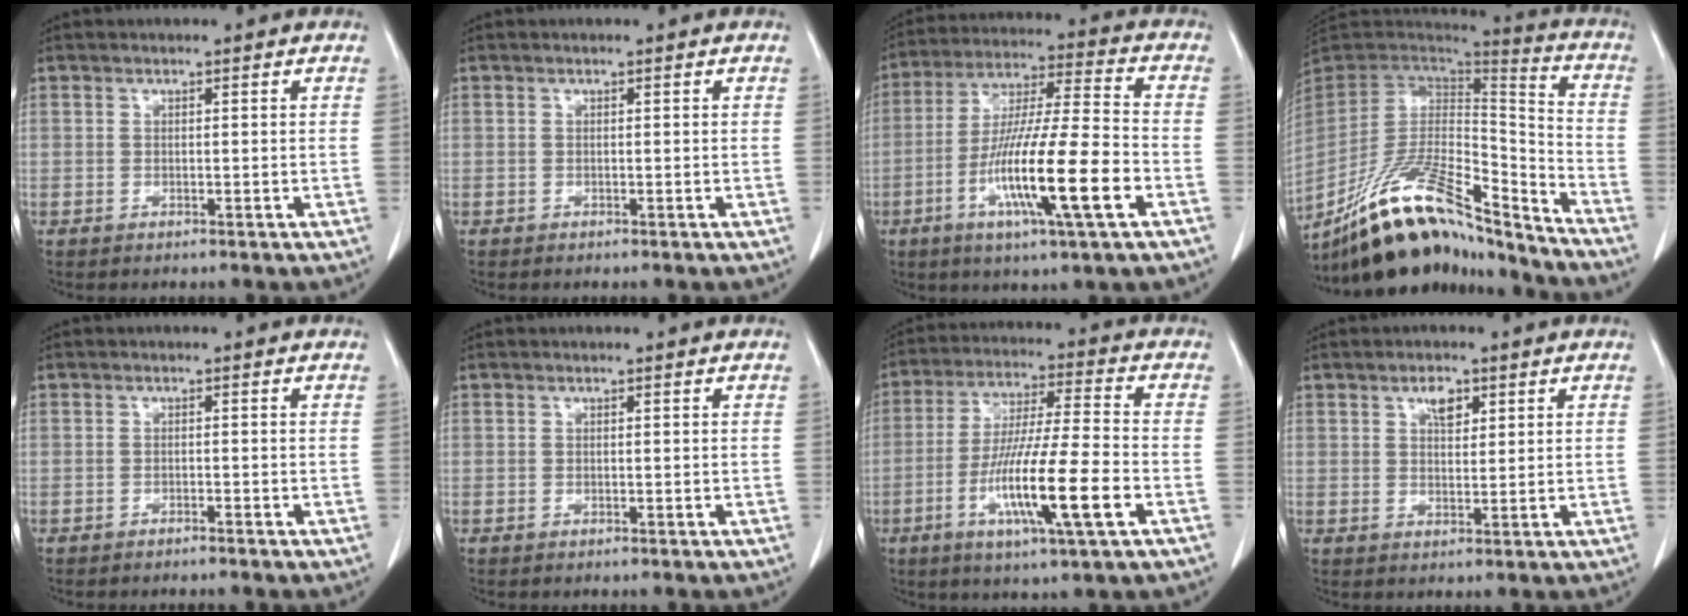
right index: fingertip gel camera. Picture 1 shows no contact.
{"total": 0.0}
{"total": 16.8, "force": [-5.9, 0.6, 15.7], "torque": [-0.293, -0.016, -0.105]}
{"total": 21.4, "force": [-16.5, 5.2, 12.6], "torque": [-0.223, 0.021, -0.289]}
{"total": 1.6, "force": [-1.4, 0.0, 0.6], "torque": [-0.011, 0.000, -0.017]}
{"total": 0.0}
{"total": 14.6, "force": [-5.0, 0.4, 13.8], "torque": [-0.260, -0.018, -0.091]}
{"total": 3.1, "force": [1.7, 1.6, 2.1], "torque": [-0.036, 0.001, 0.030]}